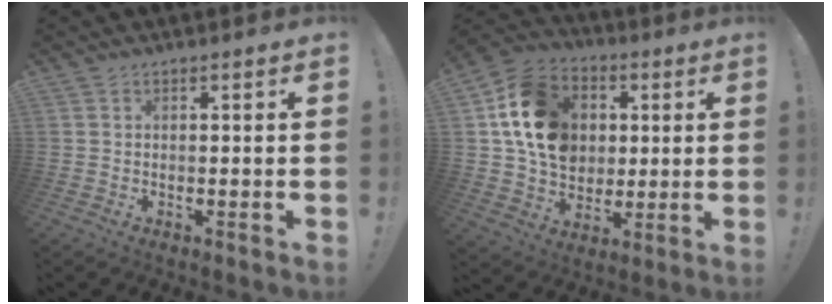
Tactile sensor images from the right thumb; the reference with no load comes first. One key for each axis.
{"total": 18.2, "fx": 3.7, "fy": 14.9, "fz": 9.9, "tx": -0.161, "ty": 0.001, "tz": 0.084}